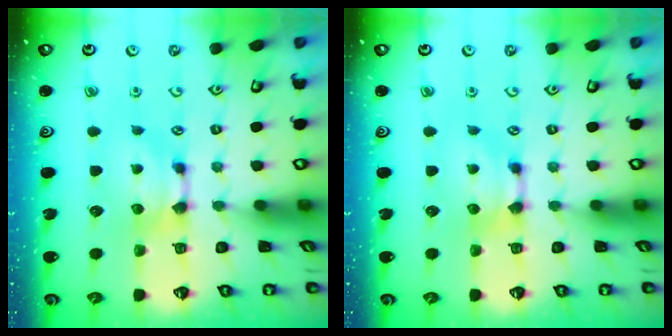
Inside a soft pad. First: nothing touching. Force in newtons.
{"total": 0.0}